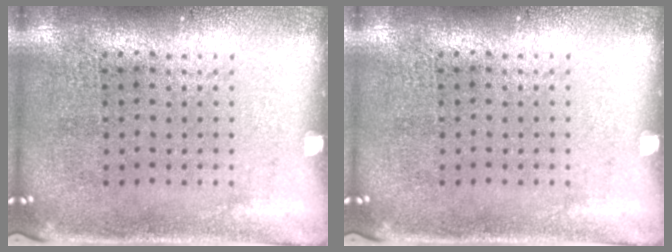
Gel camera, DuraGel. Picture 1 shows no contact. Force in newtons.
{"total": 0.0}